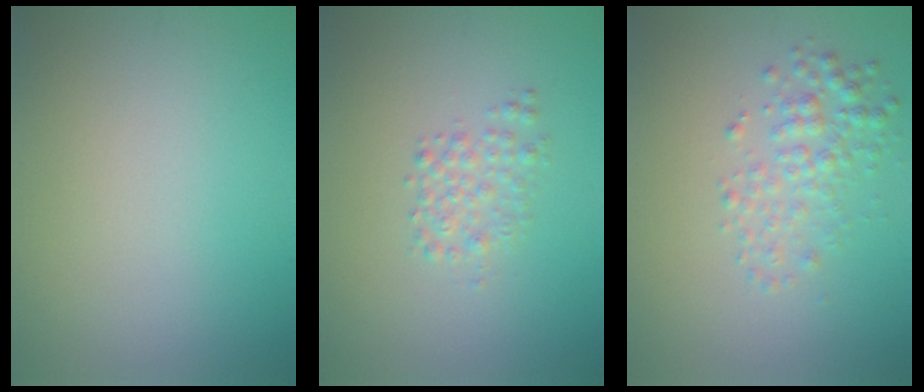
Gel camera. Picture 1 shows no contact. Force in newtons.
{"total": 1.8, "press": 1.8, "slide": 0.0}
{"total": 2.6, "press": 2.6, "slide": 0.0}